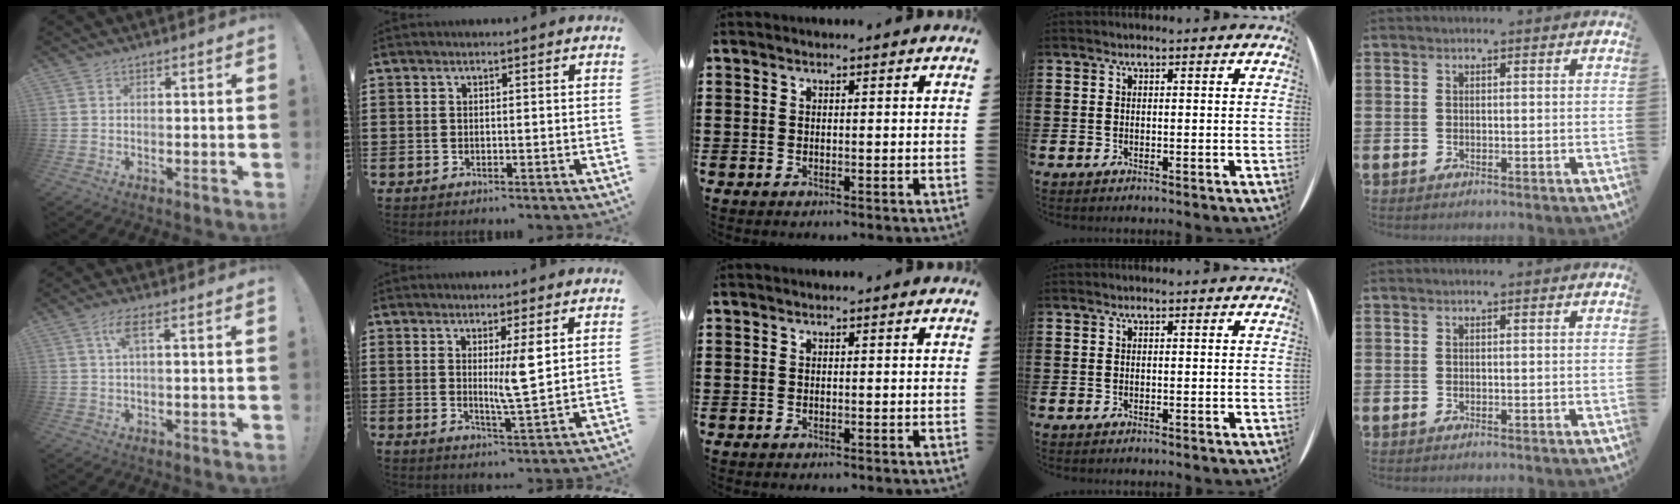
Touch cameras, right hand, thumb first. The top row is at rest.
{"thumb": {"total": 4.4, "force": [1.2, 0.8, 4.2], "torque": [-0.078, 0.001, 0.018]}, "index": {"total": 5.0, "force": [1.8, 0.1, 4.7], "torque": [-0.086, -0.009, 0.026]}}